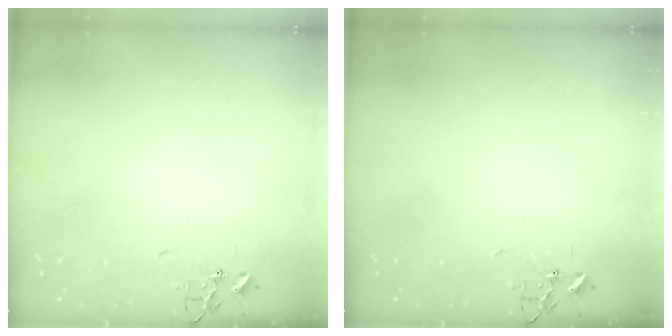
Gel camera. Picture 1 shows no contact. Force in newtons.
{"total": 0.0}